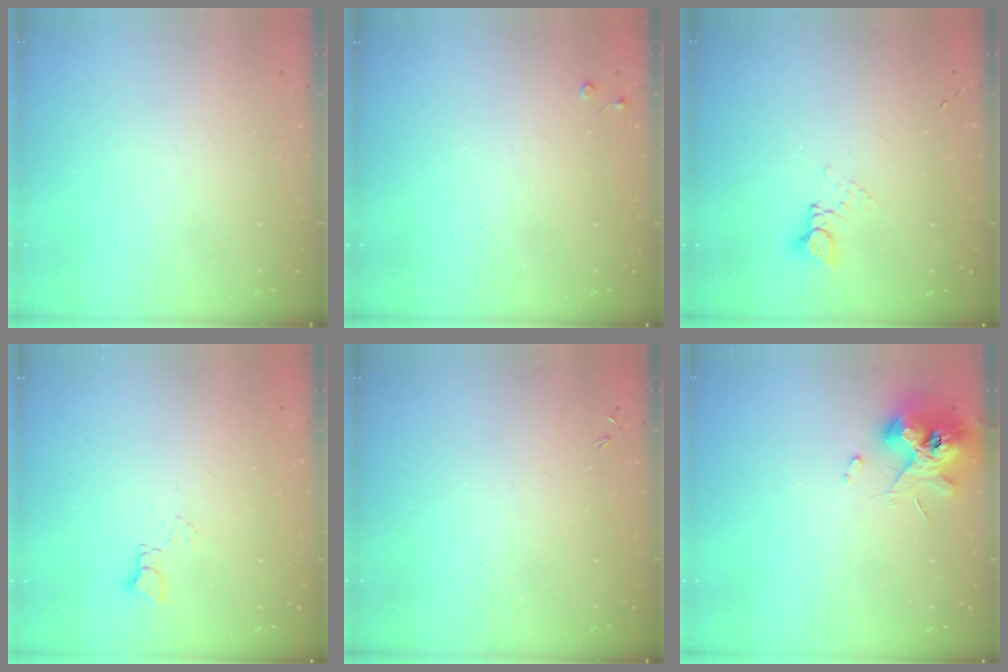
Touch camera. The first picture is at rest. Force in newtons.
{"total": 2.7, "press": 2.7, "slide": 0.4}
{"total": 2.4, "press": 2.4, "slide": 0.2}
{"total": 4.3, "press": 4.3, "slide": 0.8}
{"total": 0.0}
{"total": 11.2, "press": 11.1, "slide": 1.5}